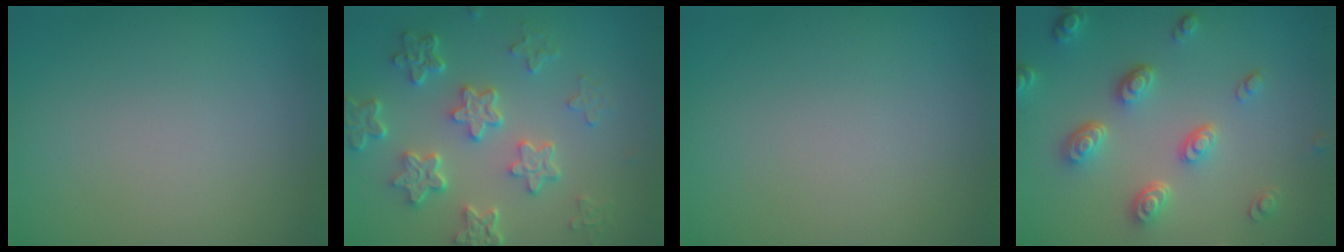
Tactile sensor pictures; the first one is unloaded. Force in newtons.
{"total": 5.7, "press": 4.3, "slide": 3.7}
{"total": 0.0}
{"total": 4.5, "press": 3.6, "slide": 2.8}